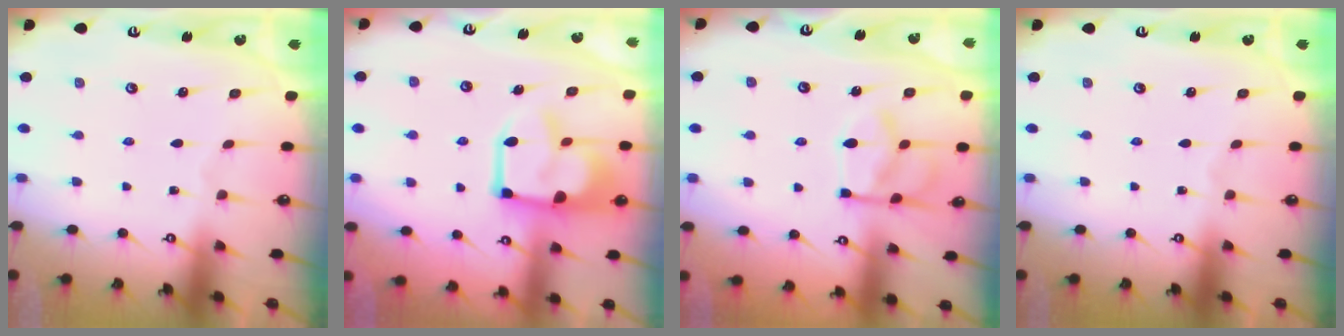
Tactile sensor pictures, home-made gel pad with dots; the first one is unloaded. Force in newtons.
{"total": 13.9, "press": 13.9, "slide": 1.1}
{"total": 11.1, "press": 11.1, "slide": 0.1}
{"total": 0.0}